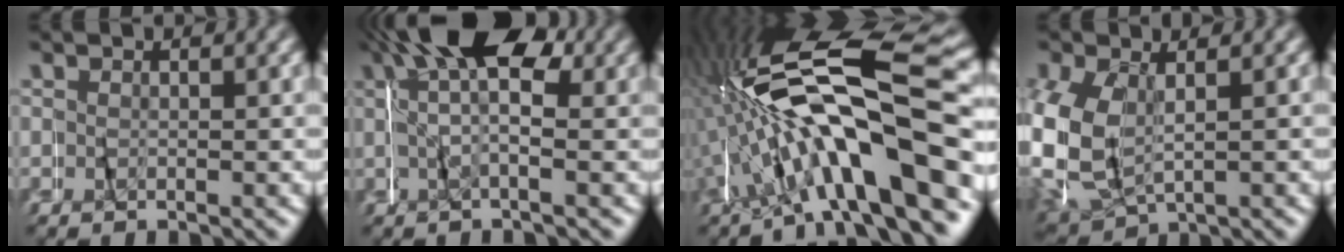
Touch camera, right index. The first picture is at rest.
{"total": 7.6, "force": [2.9, 3.0, 6.4], "torque": [-0.115, 0.018, 0.032]}
{"total": 13.9, "force": [-0.1, 5.4, 12.8], "torque": [-0.248, 0.004, 0.005]}
{"total": 8.1, "force": [0.2, 6.7, 4.4], "torque": [-0.140, -0.014, 0.008]}